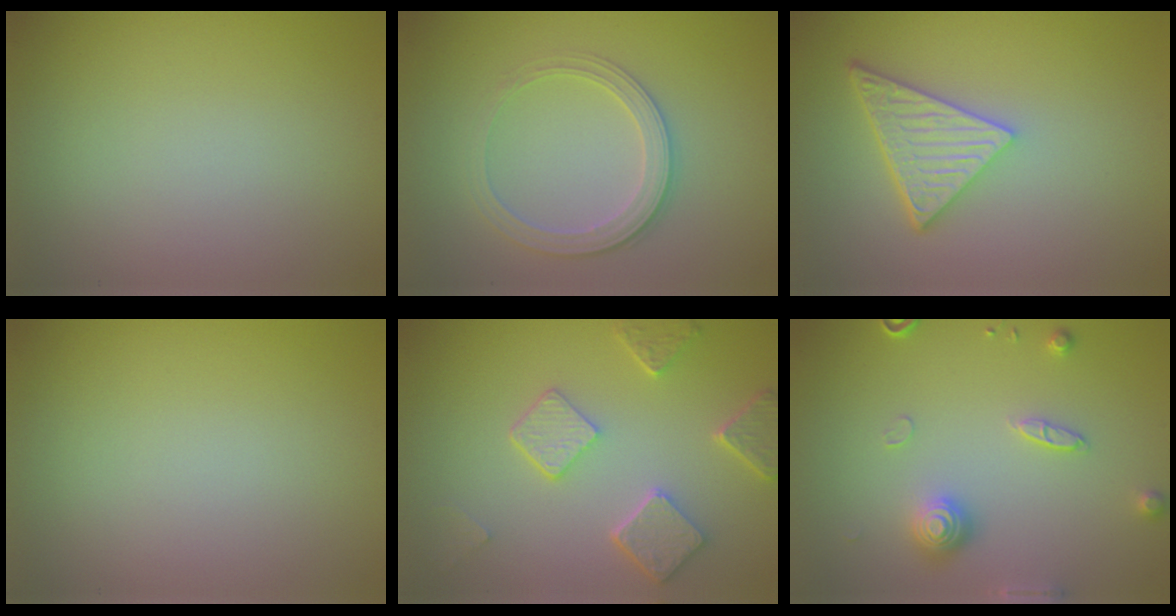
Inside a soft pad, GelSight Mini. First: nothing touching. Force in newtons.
{"total": 2.8, "press": 2.6, "slide": 0.9}
{"total": 5.1, "press": 3.8, "slide": 3.4}
{"total": 0.0}
{"total": 4.7, "press": 3.7, "slide": 2.9}
{"total": 3.0, "press": 2.8, "slide": 1.1}